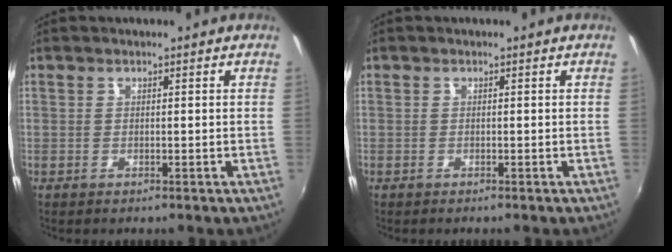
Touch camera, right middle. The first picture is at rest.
{"total": 0.0}